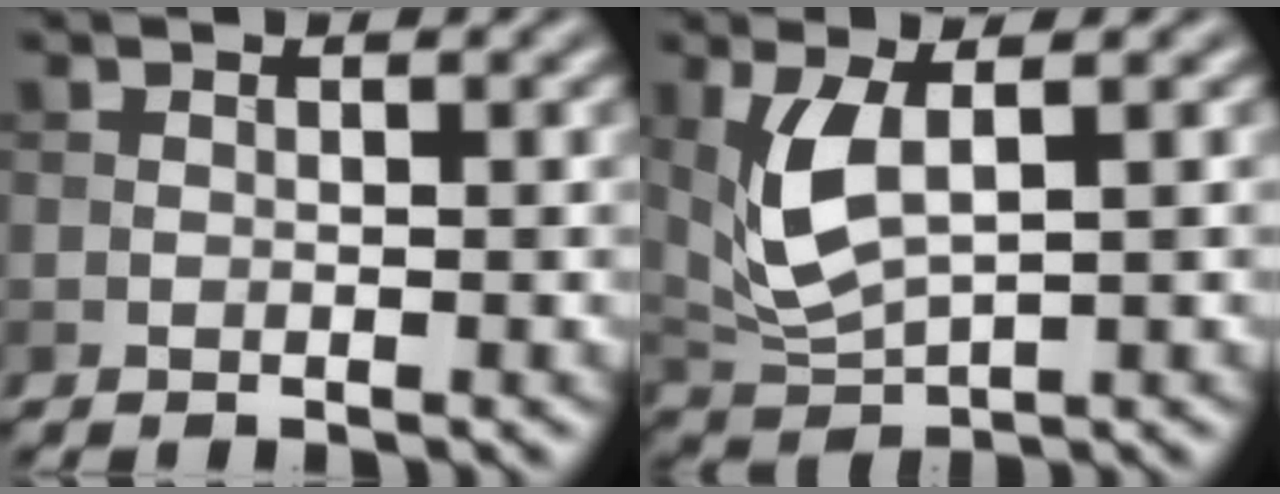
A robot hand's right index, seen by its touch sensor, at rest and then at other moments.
{"total": 4.9, "force": [1.2, 2.1, 4.3], "torque": [-0.106, -0.006, 0.032]}